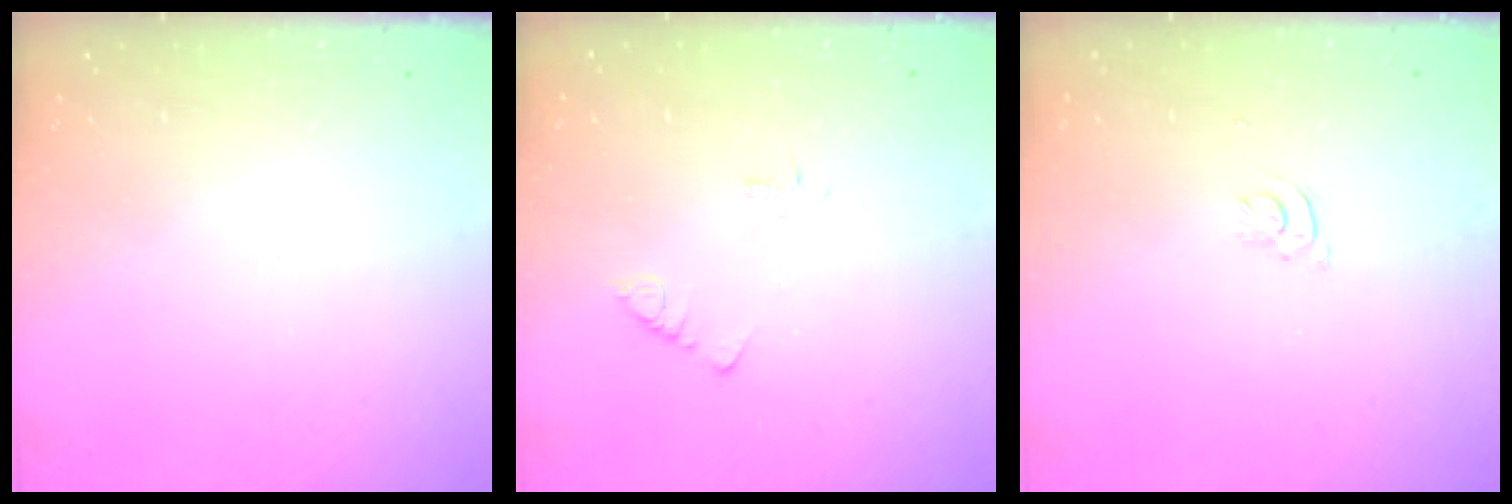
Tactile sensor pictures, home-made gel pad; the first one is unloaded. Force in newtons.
{"total": 1.9, "press": 1.9, "slide": 0.3}
{"total": 2.9, "press": 2.9, "slide": 0.5}